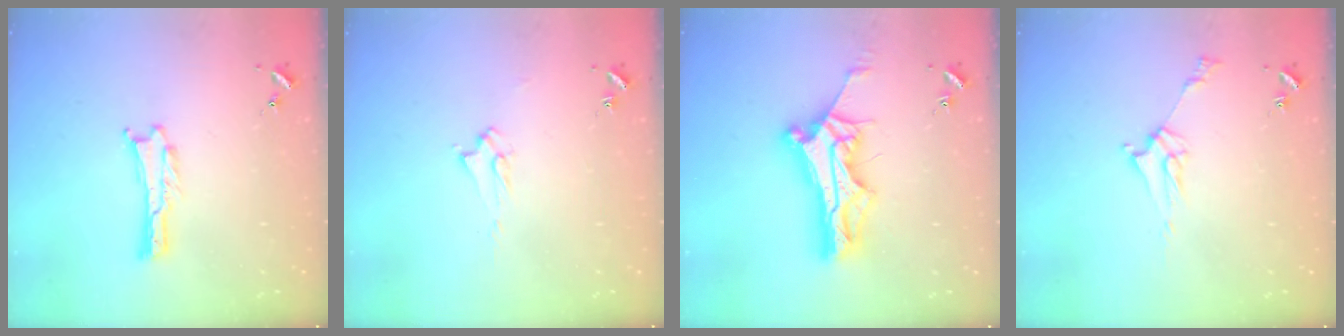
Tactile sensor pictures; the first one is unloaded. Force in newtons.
{"total": 1.9, "press": 1.9, "slide": 0.3}
{"total": 11.0, "press": 11.0, "slide": 0.8}
{"total": 4.3, "press": 4.3, "slide": 0.5}